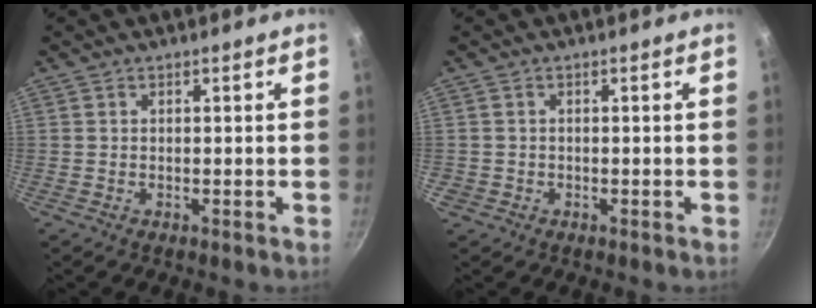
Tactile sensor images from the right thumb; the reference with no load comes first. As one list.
[{"total": 1.2, "force": [-0.4, 1.1, 0.1], "torque": [-0.005, 0.003, -0.002]}]